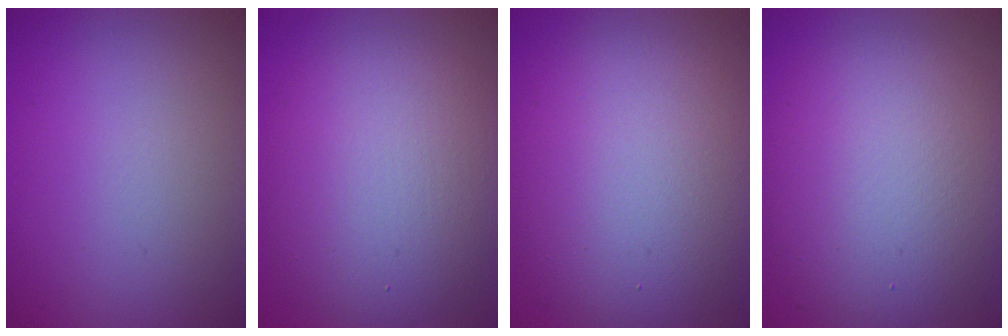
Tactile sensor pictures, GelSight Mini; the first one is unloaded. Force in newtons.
{"total": 9.2, "press": 9.2, "slide": 0.7}
{"total": 12.4, "press": 12.3, "slide": 1.1}
{"total": 10.5, "press": 10.5, "slide": 0.9}